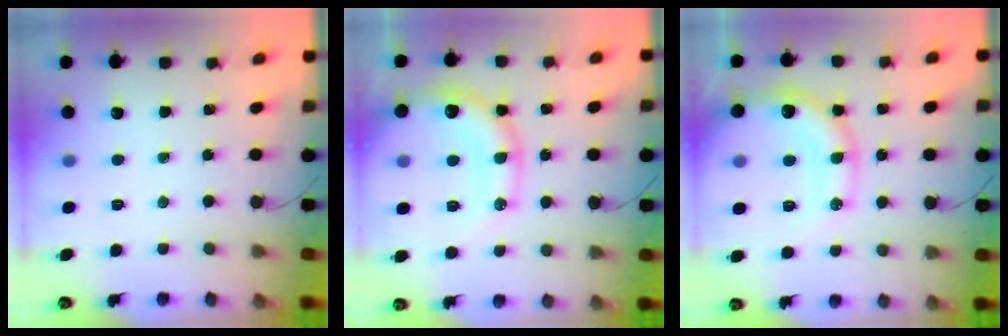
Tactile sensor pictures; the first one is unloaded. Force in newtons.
{"total": 20.2, "press": 19.9, "slide": 3.5}
{"total": 18.2, "press": 17.9, "slide": 3.2}